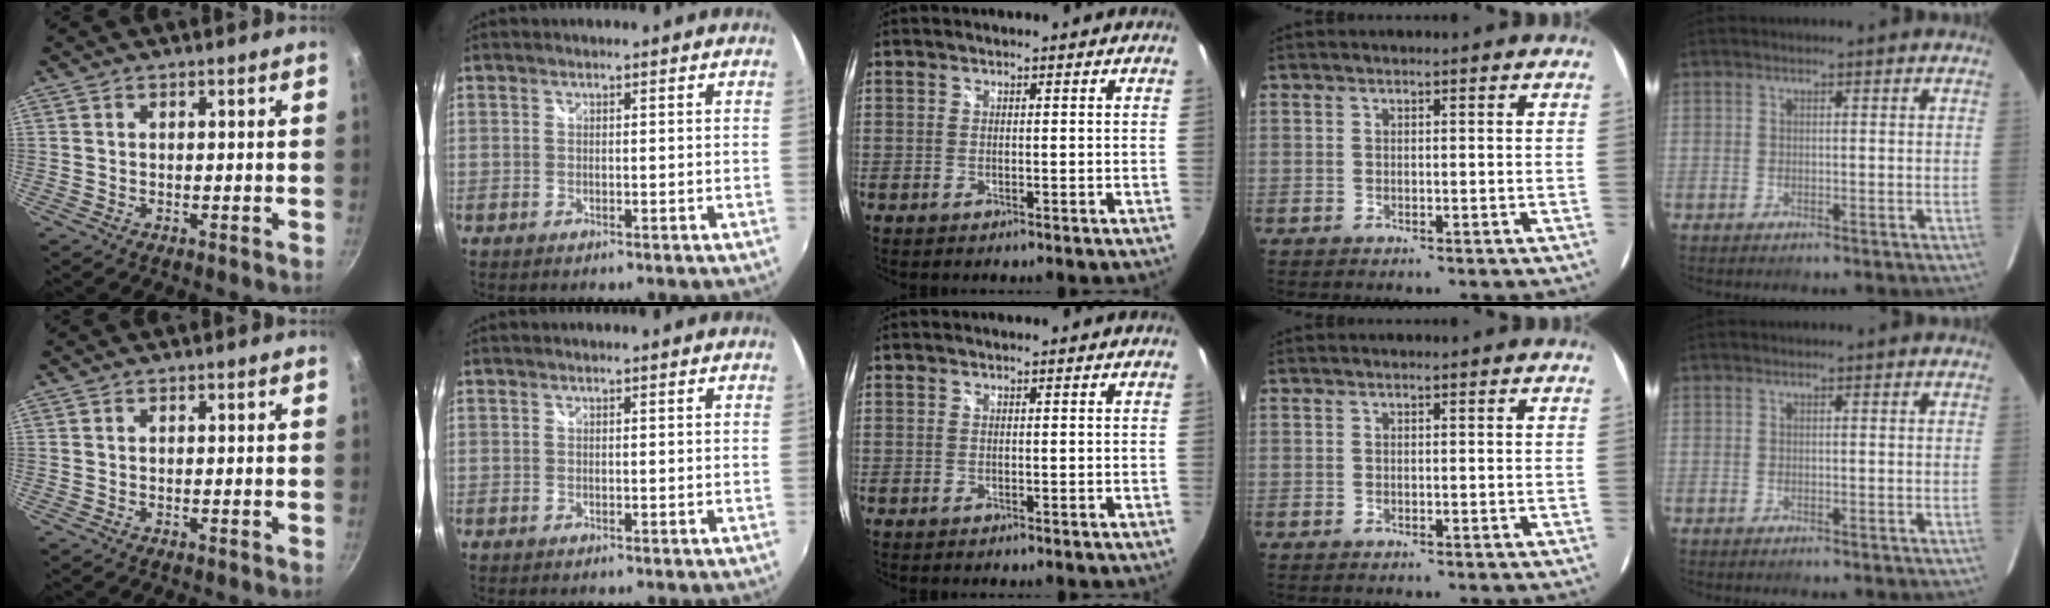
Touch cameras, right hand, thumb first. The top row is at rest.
{}